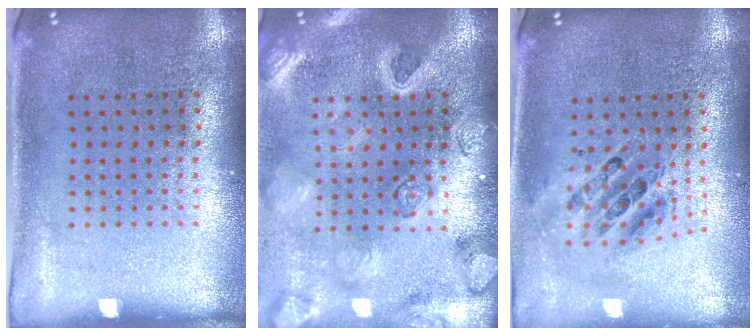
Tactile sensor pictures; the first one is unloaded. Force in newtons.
{"total": 3.5, "press": 3.0, "slide": 1.8}
{"total": 0.8, "press": 0.7, "slide": 0.1}